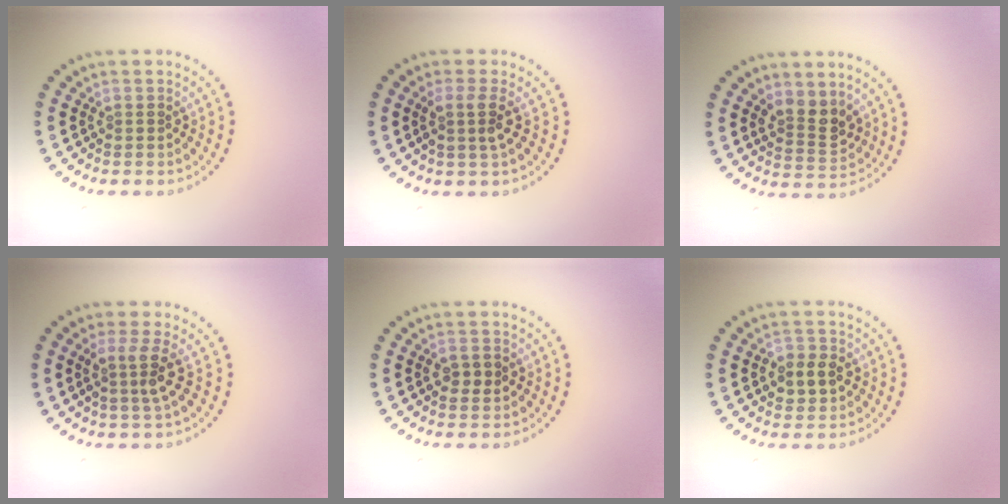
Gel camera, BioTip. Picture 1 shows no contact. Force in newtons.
{"total": 2.2, "press": 1.8, "slide": 1.3}
{"total": 2.8, "press": 2.5, "slide": 1.3}
{"total": 2.6, "press": 2.0, "slide": 1.7}
{"total": 1.9, "press": 1.9, "slide": 0.2}
{"total": 2.9, "press": 2.8, "slide": 0.3}